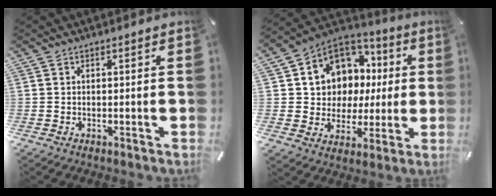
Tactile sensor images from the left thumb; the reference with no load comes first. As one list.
[{"total": 10.0, "force": [3.2, 9.3, 1.9], "torque": [-0.045, -0.038, 0.071]}]